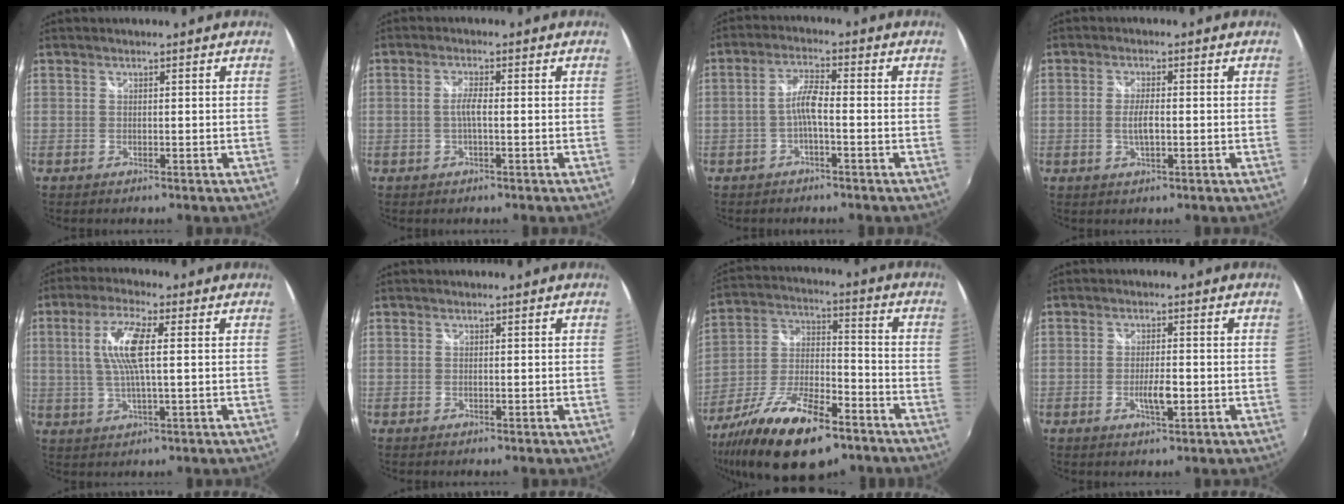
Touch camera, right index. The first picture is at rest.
{"total": 2.1, "force": [-0.2, 0.3, 2.1], "torque": [-0.041, 0.001, -0.007]}
{"total": 4.1, "force": [-1.6, 0.6, 3.7], "torque": [-0.077, 0.009, -0.031]}
{"total": 3.4, "force": [-0.6, 0.8, 3.2], "torque": [-0.059, -0.003, -0.011]}
{"total": 8.8, "force": [1.4, 1.5, 8.6], "torque": [-0.168, 0.005, 0.027]}
{"total": 0.0}
{"total": 20.7, "force": [-12.8, 7.9, 14.3], "torque": [-0.278, -0.033, -0.221]}
{"total": 3.9, "force": [-1.1, 1.3, 3.5], "torque": [-0.066, -0.004, -0.021]}